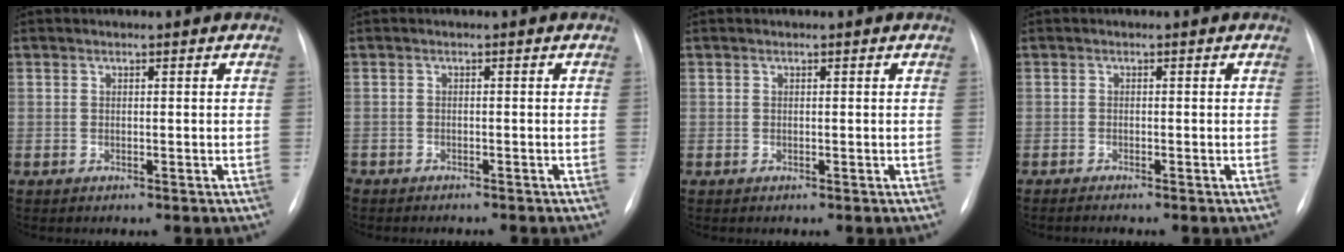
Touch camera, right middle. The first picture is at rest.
{"total": 3.8, "force": [-3.5, 1.1, 1.1], "torque": [-0.009, -0.006, -0.050]}
{"total": 0.0}
{"total": 1.9, "force": [-1.6, -0.1, 1.1], "torque": [-0.012, -0.002, -0.020]}